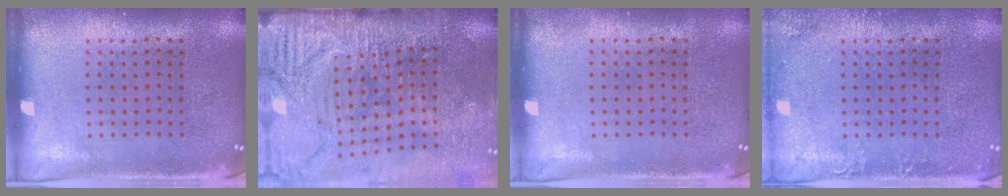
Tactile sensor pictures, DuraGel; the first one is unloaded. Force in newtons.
{"total": 4.7, "press": 4.0, "slide": 2.5}
{"total": 0.0}
{"total": 1.5, "press": 1.5, "slide": 0.1}